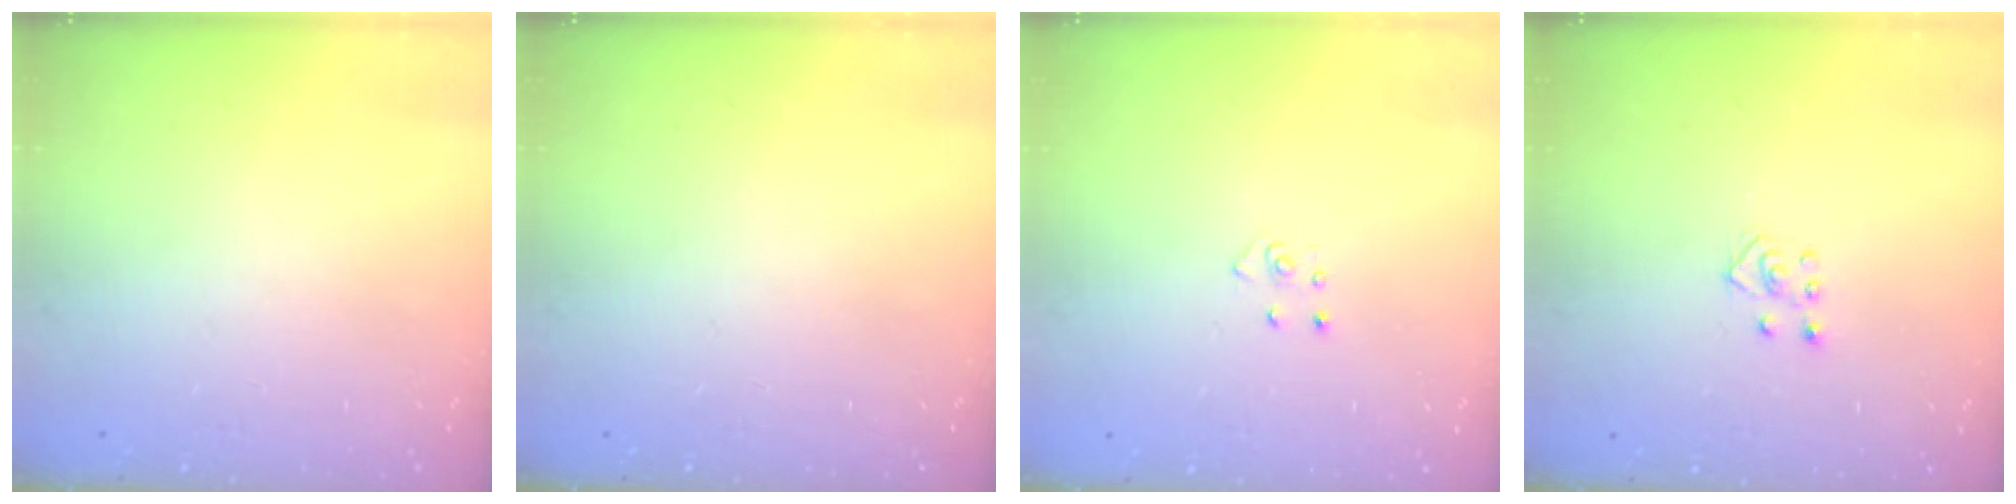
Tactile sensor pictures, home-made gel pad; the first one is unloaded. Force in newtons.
{"total": 0.0}
{"total": 3.2, "press": 3.2, "slide": 0.3}
{"total": 3.1, "press": 3.1, "slide": 0.4}